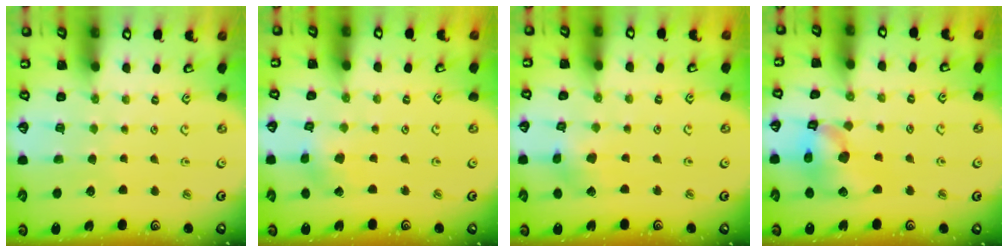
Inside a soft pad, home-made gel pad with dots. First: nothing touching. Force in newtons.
{"total": 2.6, "press": 2.6, "slide": 0.3}
{"total": 3.7, "press": 3.7, "slide": 0.5}
{"total": 13.6, "press": 13.5, "slide": 2.1}